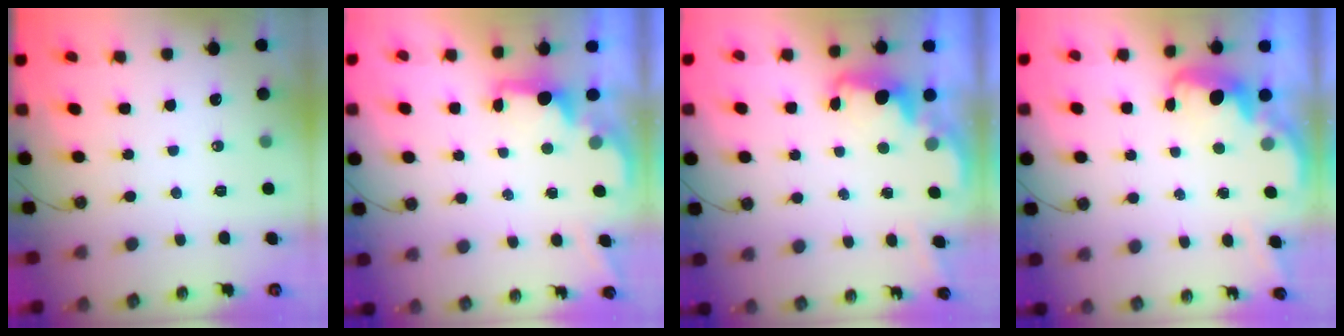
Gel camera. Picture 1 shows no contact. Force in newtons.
{"total": 1.6, "press": 1.4, "slide": 0.7}
{"total": 2.5, "press": 2.4, "slide": 0.5}
{"total": 2.7, "press": 2.6, "slide": 0.4}